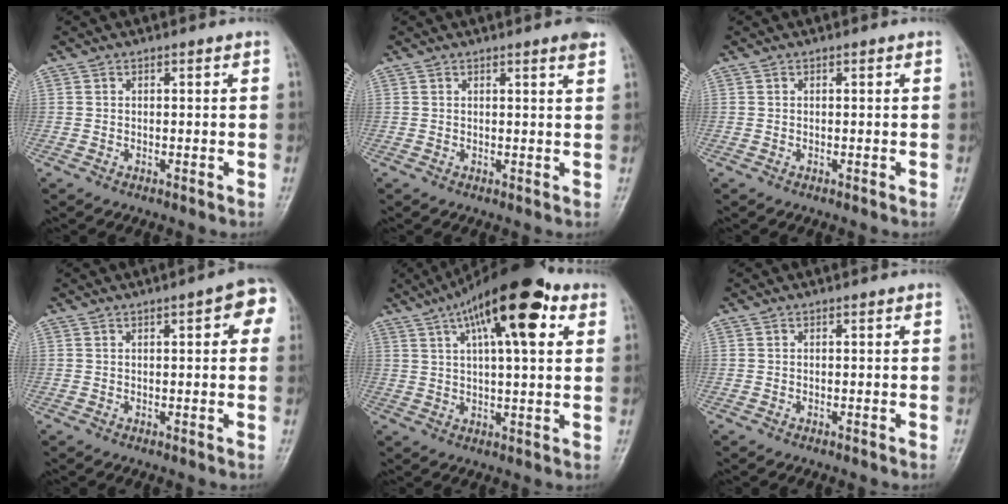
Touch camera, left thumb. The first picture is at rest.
{"total": 2.2, "force": [1.6, -0.1, 1.5], "torque": [-0.017, -0.006, 0.020]}
{"total": 0.0}
{"total": 6.2, "force": [2.1, 1.9, 5.5], "torque": [-0.051, 0.010, 0.015]}
{"total": 17.9, "force": [7.9, 6.0, 14.9], "torque": [-0.218, 0.006, 0.120]}
{"total": 0.0}